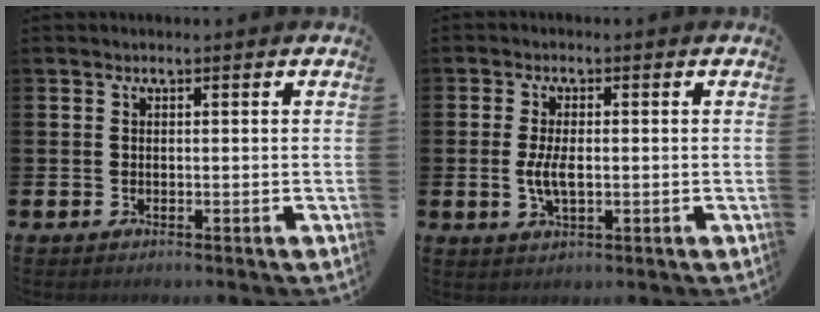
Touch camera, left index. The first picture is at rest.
{"total": 3.7, "force": [-0.1, 1.7, 3.3], "torque": [-0.065, 0.000, -0.007]}